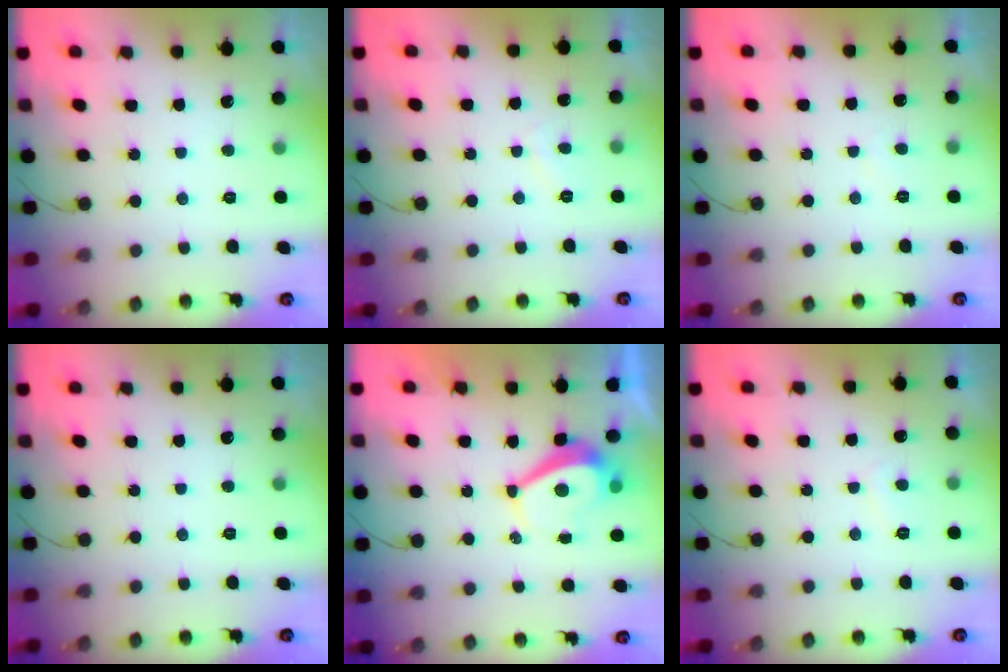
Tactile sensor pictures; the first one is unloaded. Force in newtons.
{"total": 1.2, "press": 1.1, "slide": 0.5}
{"total": 1.6, "press": 1.6, "slide": 0.4}
{"total": 0.0}
{"total": 3.9, "press": 3.8, "slide": 0.5}
{"total": 1.1, "press": 1.0, "slide": 0.4}